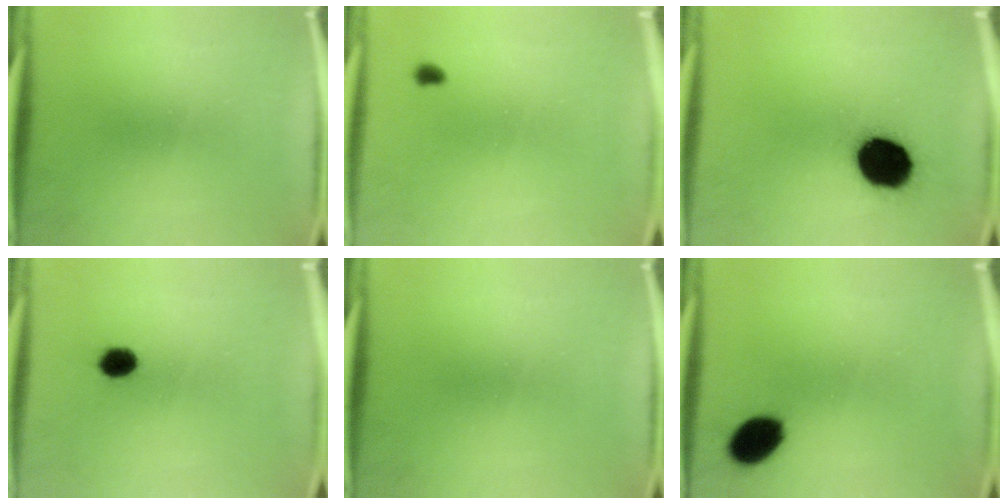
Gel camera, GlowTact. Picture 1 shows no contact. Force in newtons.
{"total": 1.0}
{"total": 15.8}
{"total": 3.4}
{"total": 0.0}
{"total": 8.4}